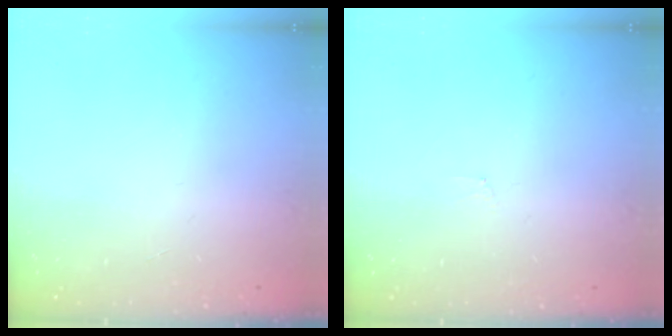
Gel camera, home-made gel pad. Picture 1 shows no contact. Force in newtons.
{"total": 2.8, "press": 2.8, "slide": 0.4}